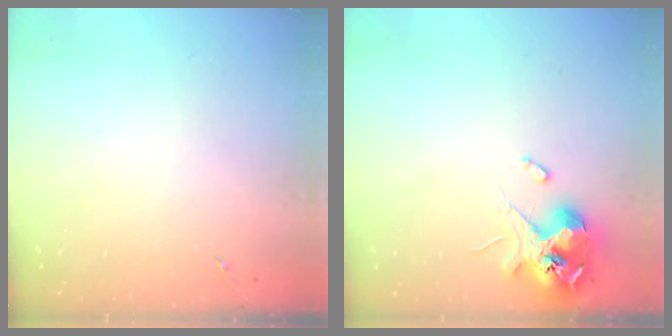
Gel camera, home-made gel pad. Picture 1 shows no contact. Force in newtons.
{"total": 12.4, "press": 12.3, "slide": 1.8}